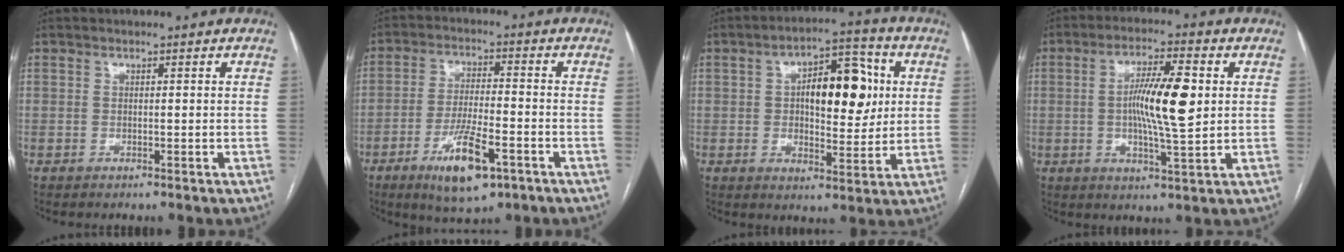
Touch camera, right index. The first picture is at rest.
{"total": 10.4, "force": [-5.3, 2.4, 8.6], "torque": [-0.159, -0.014, -0.085]}
{"total": 12.2, "force": [2.2, 5.1, 10.9], "torque": [-0.159, 0.022, 0.035]}
{"total": 10.3, "force": [0.9, 1.3, 10.2], "torque": [-0.182, 0.003, 0.014]}